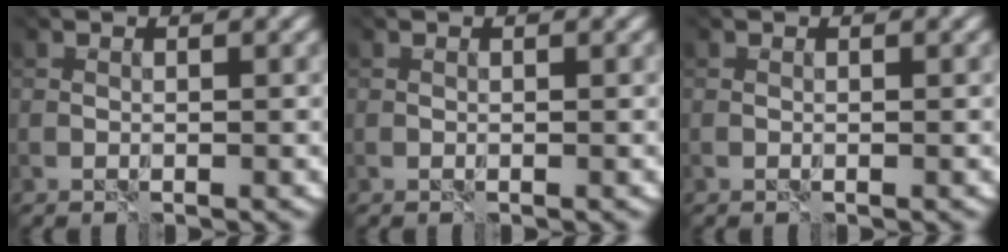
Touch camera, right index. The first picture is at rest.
{"total": 0.0}
{"total": 0.0}